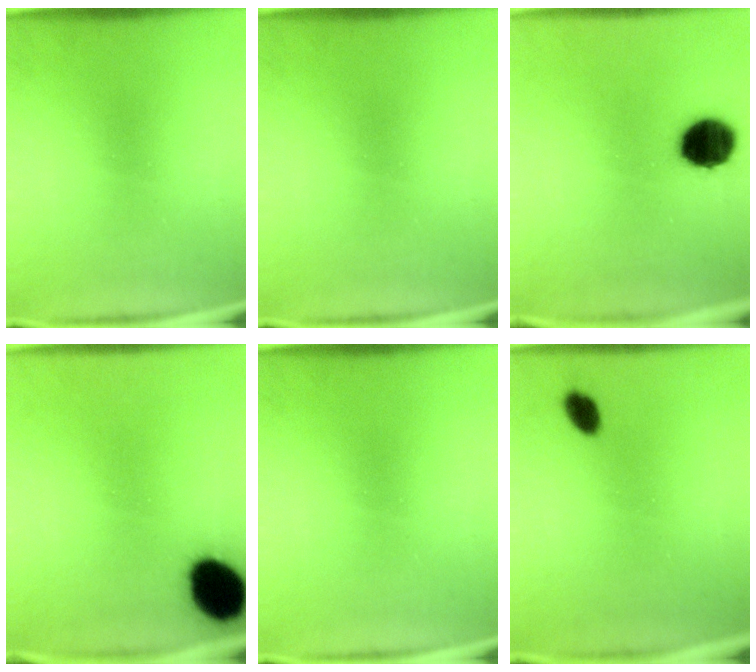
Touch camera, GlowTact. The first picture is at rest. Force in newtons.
{"total": 0.0}
{"total": 12.3}
{"total": 12.0}
{"total": 0.0}
{"total": 2.9}